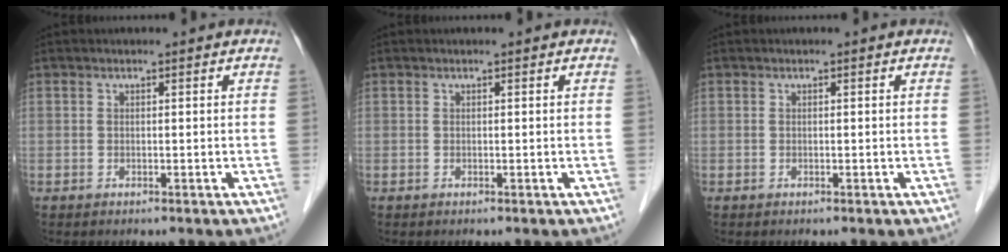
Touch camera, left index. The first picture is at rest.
{"total": 0.0}
{"total": 0.0}